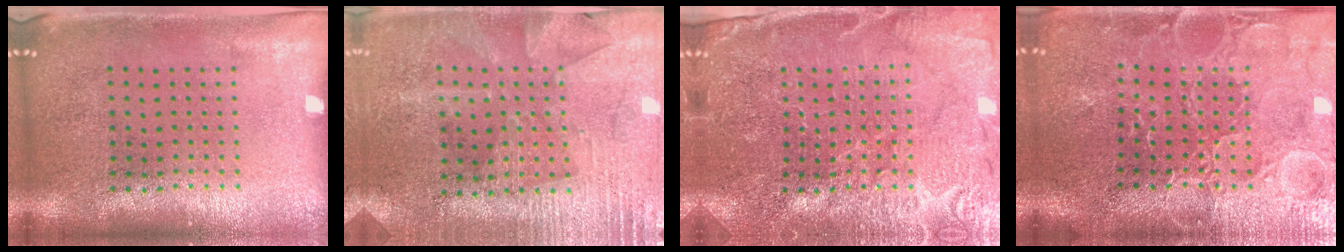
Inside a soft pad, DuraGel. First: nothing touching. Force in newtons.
{"total": 2.8, "press": 2.7, "slide": 0.6}
{"total": 3.8, "press": 3.7, "slide": 1.0}
{"total": 3.7, "press": 3.6, "slide": 0.7}